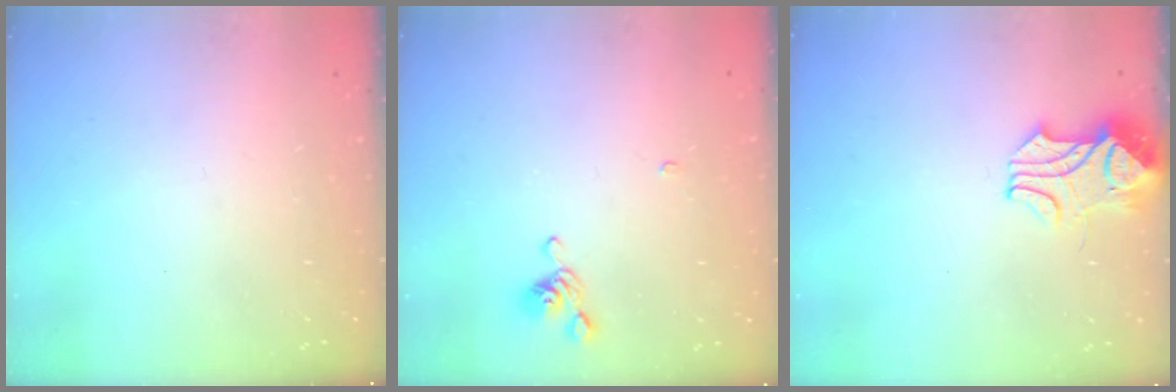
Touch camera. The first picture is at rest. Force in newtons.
{"total": 4.2, "press": 4.1, "slide": 0.4}
{"total": 2.4, "press": 2.2, "slide": 1.0}